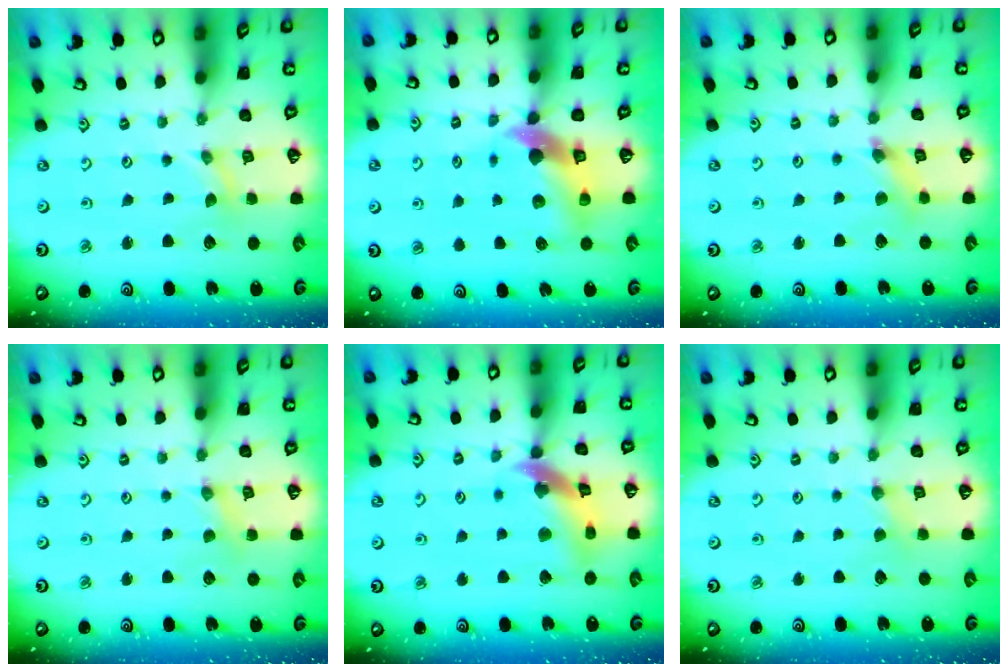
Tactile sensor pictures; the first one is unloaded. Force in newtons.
{"total": 10.4, "press": 10.2, "slide": 1.6}
{"total": 4.0, "press": 3.9, "slide": 0.4}
{"total": 2.0, "press": 1.9, "slide": 0.4}
{"total": 11.7, "press": 11.6, "slide": 1.7}
{"total": 2.2, "press": 2.2, "slide": 0.4}